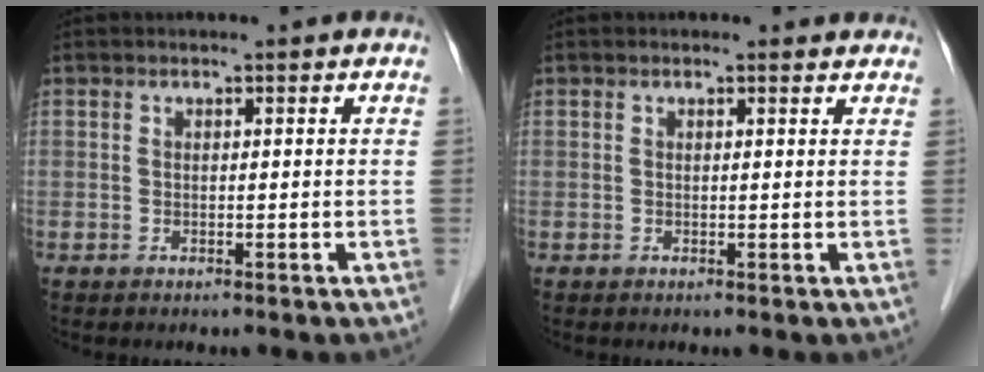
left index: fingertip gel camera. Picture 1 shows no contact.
{"total": 1.6, "force": [1.5, 0.5, 0.4], "torque": [-0.011, 0.000, 0.009]}